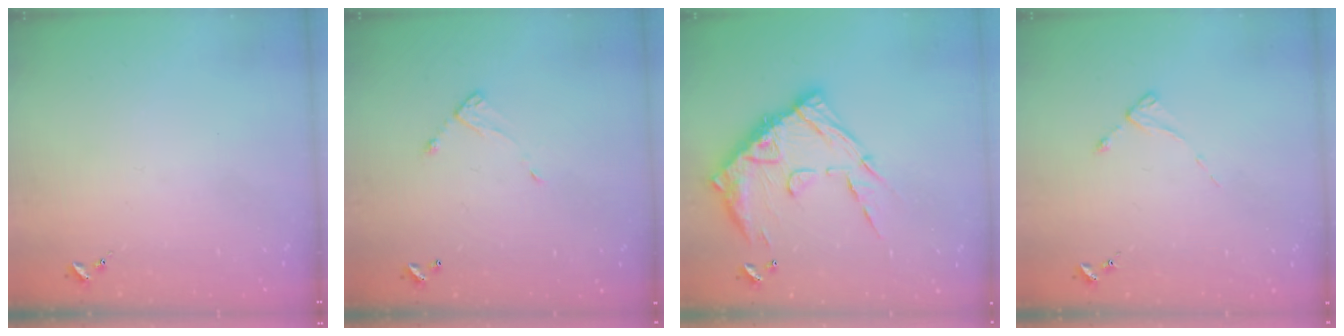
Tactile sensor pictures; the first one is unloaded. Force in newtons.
{"total": 4.3, "press": 4.3, "slide": 0.2}
{"total": 19.1, "press": 19.0, "slide": 1.7}
{"total": 2.0, "press": 2.0, "slide": 0.3}